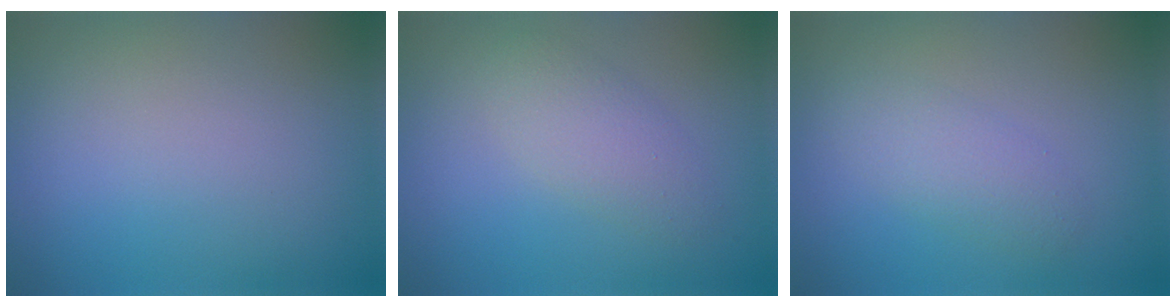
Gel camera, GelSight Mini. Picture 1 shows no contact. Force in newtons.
{"total": 2.7, "press": 2.7, "slide": 0.0}
{"total": 2.5, "press": 2.5, "slide": 0.1}